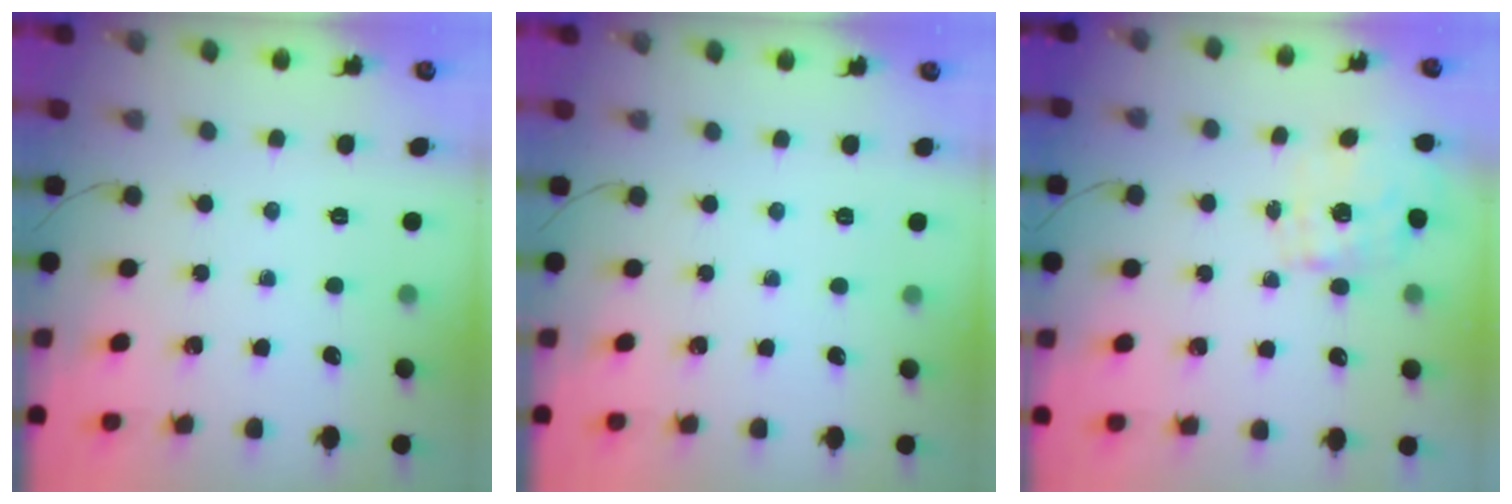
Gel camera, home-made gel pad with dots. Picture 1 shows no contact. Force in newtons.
{"total": 4.6, "press": 4.4, "slide": 1.5}
{"total": 2.2, "press": 2.2, "slide": 0.4}